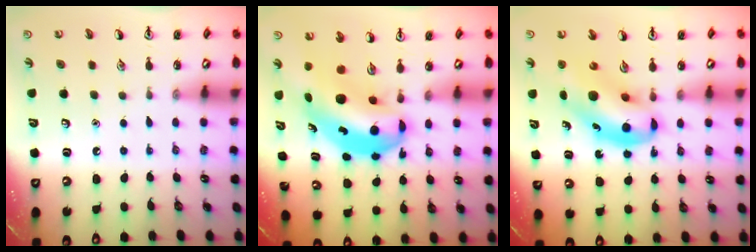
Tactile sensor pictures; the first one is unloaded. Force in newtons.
{"total": 9.2, "press": 8.8, "slide": 2.5}
{"total": 9.3, "press": 8.9, "slide": 2.6}